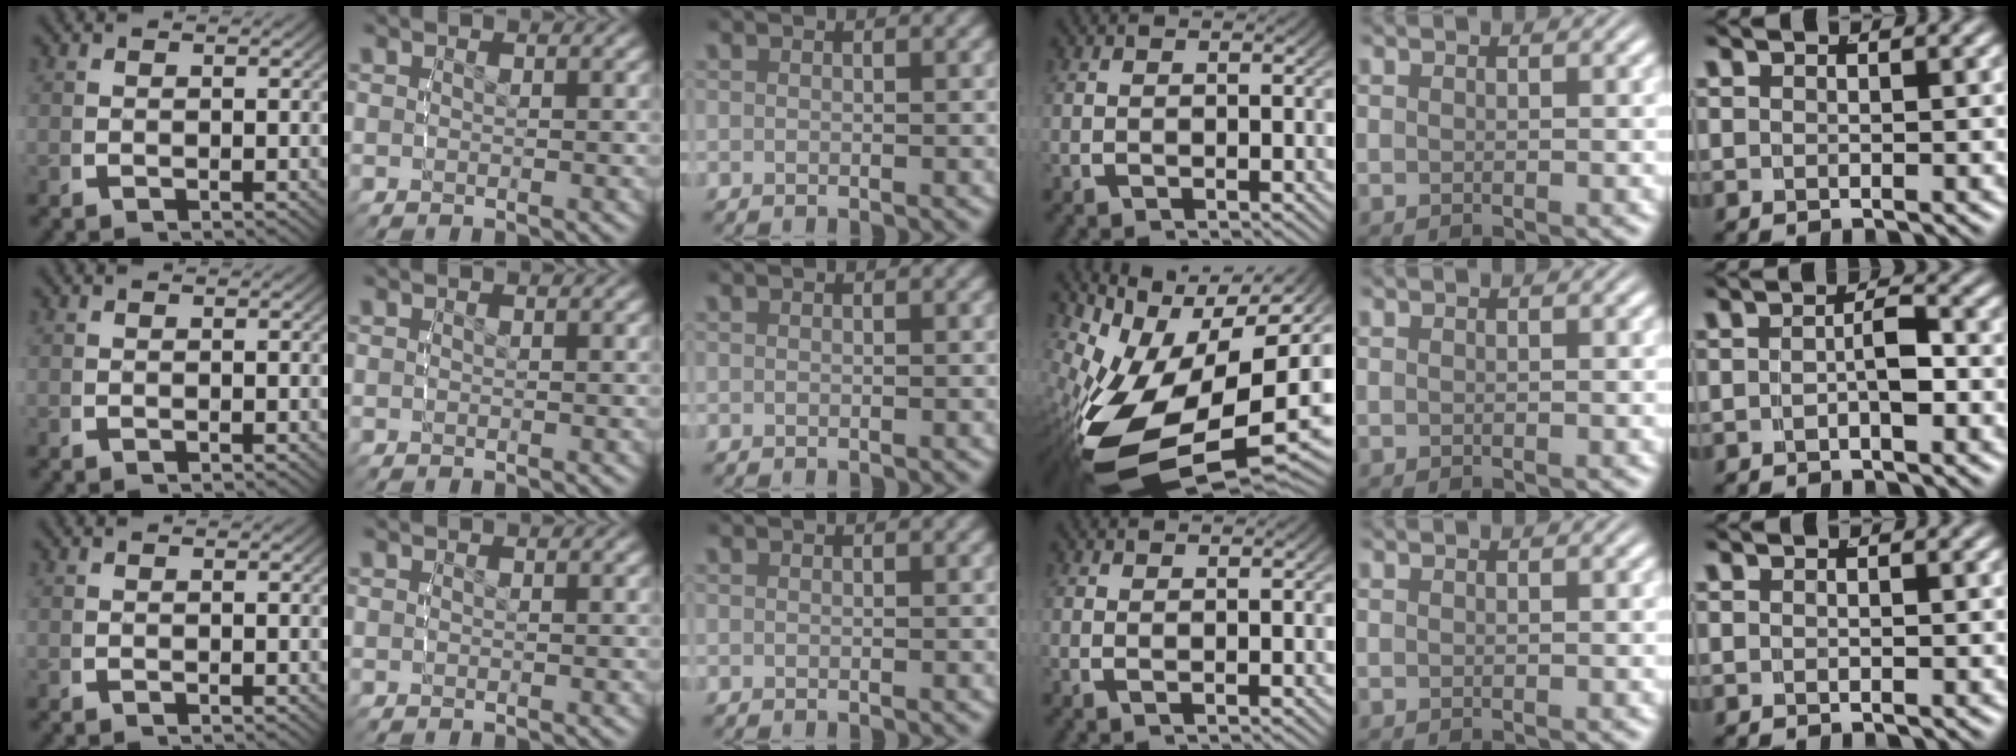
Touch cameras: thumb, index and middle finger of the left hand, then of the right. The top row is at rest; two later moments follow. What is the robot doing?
{"motion": "lift_and_place", "object": "button"}